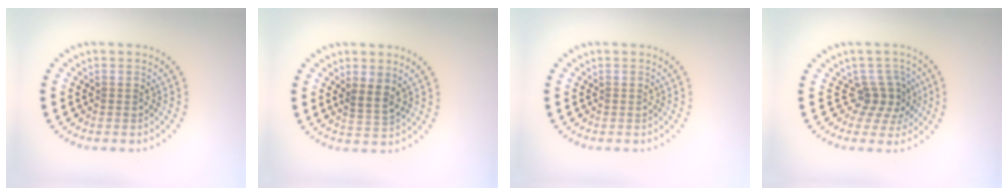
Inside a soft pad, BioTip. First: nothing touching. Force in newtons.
{"total": 1.8, "press": 1.4, "slide": 1.2}
{"total": 0.0}
{"total": 2.7, "press": 1.9, "slide": 1.9}